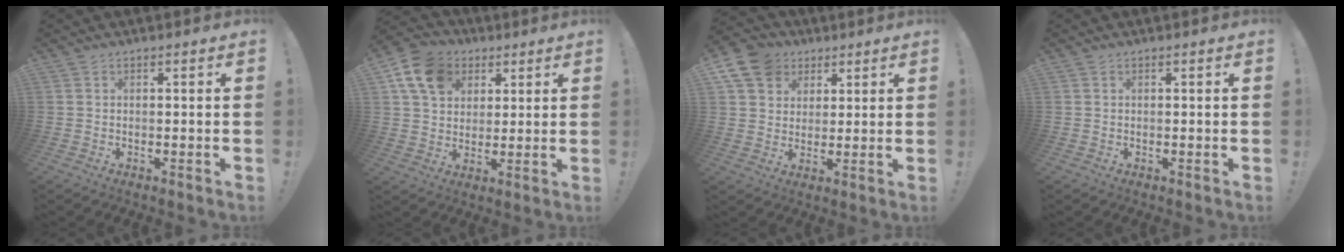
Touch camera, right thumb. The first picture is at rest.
{"total": 13.8, "force": [5.8, 10.6, 6.8], "torque": [-0.106, -0.017, 0.117]}
{"total": 11.4, "force": [5.4, 9.2, 4.2], "torque": [-0.069, -0.026, 0.110]}
{"total": 0.0}